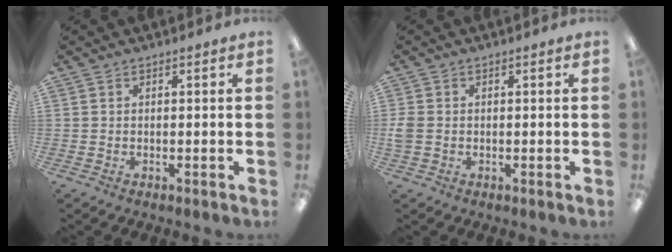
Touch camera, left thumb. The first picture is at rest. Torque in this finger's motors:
{"motor_torque": [-0.27, 0.37, 0.35, -0.37, 0.01]}